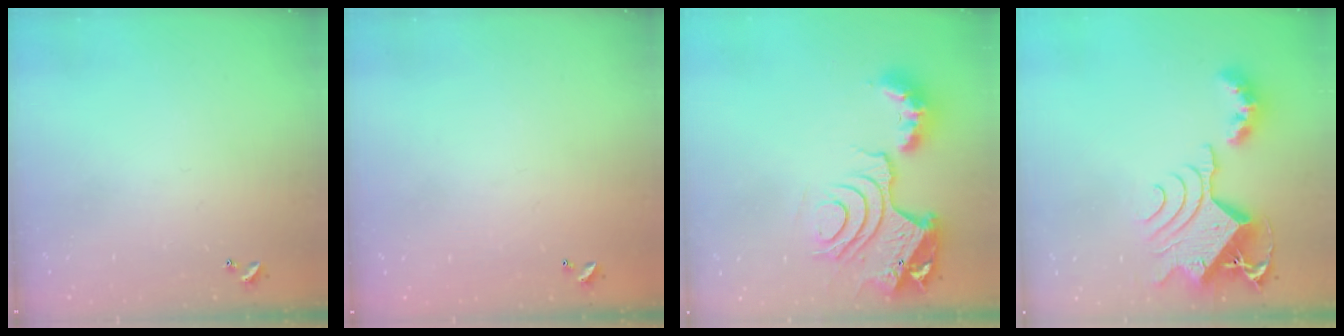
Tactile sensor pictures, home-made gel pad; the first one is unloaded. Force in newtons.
{"total": 2.9, "press": 2.9, "slide": 0.1}
{"total": 14.1, "press": 14.0, "slide": 1.8}
{"total": 15.6, "press": 15.5, "slide": 1.7}